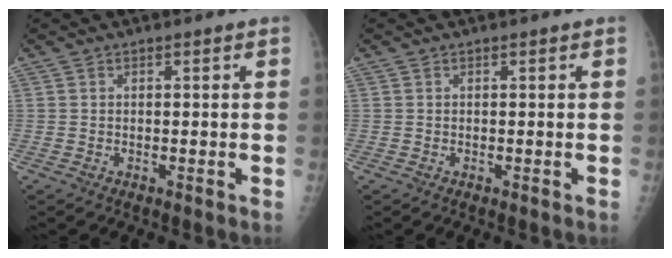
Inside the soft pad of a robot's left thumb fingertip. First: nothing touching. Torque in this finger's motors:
{"motor_torque": [-0.14, 0.11, -0.03, -0.02, 0.02]}